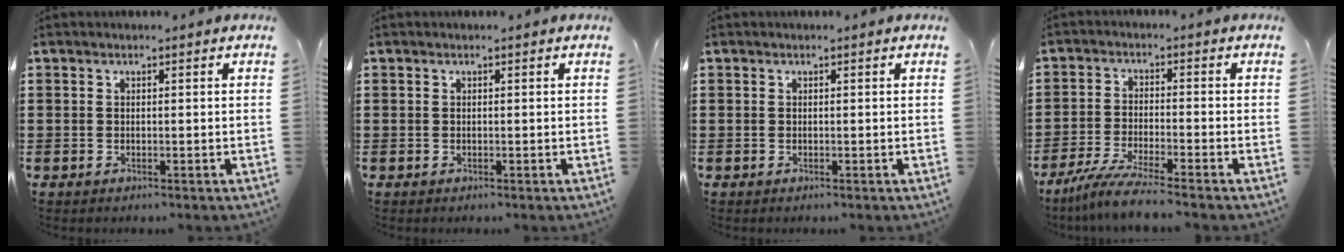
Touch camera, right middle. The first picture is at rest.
{"total": 0.0}
{"total": 0.0}
{"total": 5.7, "force": [-5.0, -0.5, 2.8], "torque": [-0.071, -0.023, -0.100]}